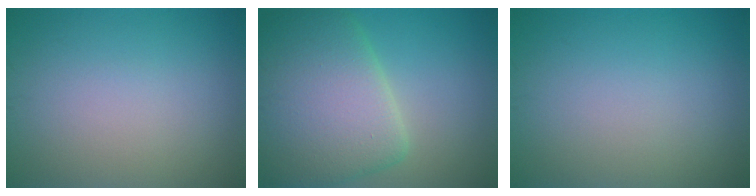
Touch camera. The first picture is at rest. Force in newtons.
{"total": 9.5, "press": 9.5, "slide": 0.7}
{"total": 0.0}